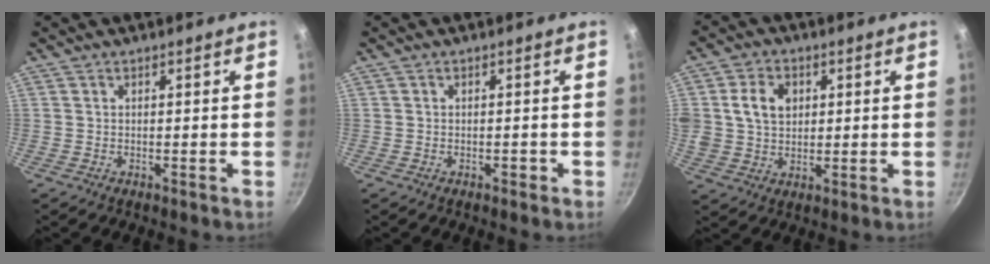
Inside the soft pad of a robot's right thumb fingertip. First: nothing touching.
{"total": 0.9, "force": [-0.5, 0.6, 0.4], "torque": [-0.001, 0.005, -0.006]}
{"total": 8.7, "force": [2.1, 6.7, 5.2], "torque": [-0.081, 0.003, 0.035]}